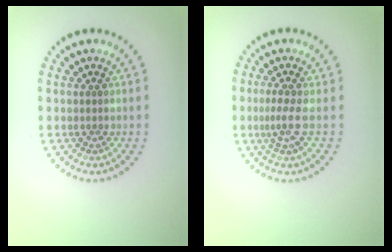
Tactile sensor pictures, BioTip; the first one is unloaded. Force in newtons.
{"total": 2.2, "press": 1.5, "slide": 1.6}